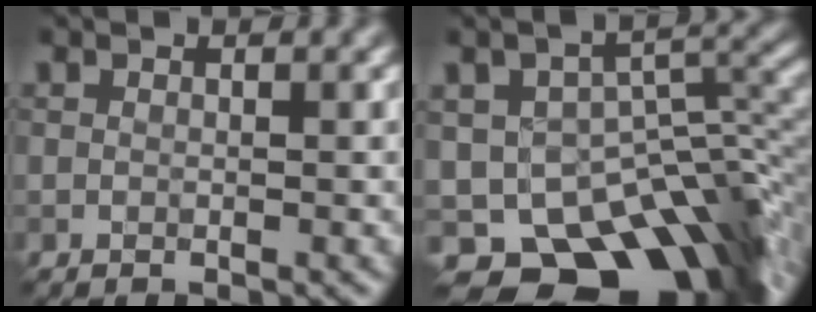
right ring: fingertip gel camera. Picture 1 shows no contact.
{"total": 13.6, "force": [-8.8, 6.9, 7.7], "torque": [-0.127, -0.017, -0.111]}